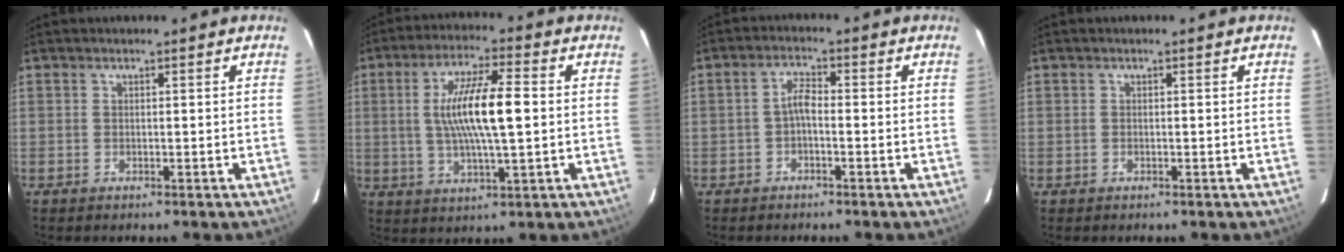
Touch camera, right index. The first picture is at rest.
{"total": 12.2, "force": [0.7, 2.2, 12.0], "torque": [-0.225, 0.004, 0.015]}
{"total": 2.5, "force": [-1.0, 0.8, 2.2], "torque": [-0.046, 0.010, -0.022]}
{"total": 0.0}